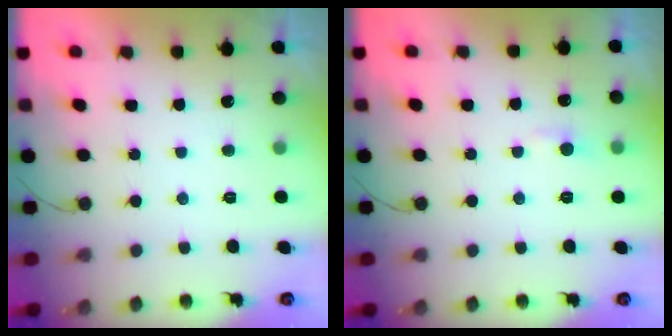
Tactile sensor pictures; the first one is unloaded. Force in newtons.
{"total": 3.8, "press": 3.8, "slide": 0.4}